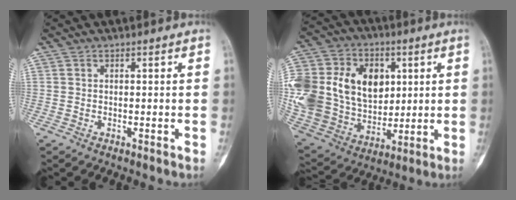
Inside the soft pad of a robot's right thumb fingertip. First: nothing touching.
{"total": 31.9, "force": [5.6, 24.0, 20.3], "torque": [-0.442, 0.045, 0.120]}